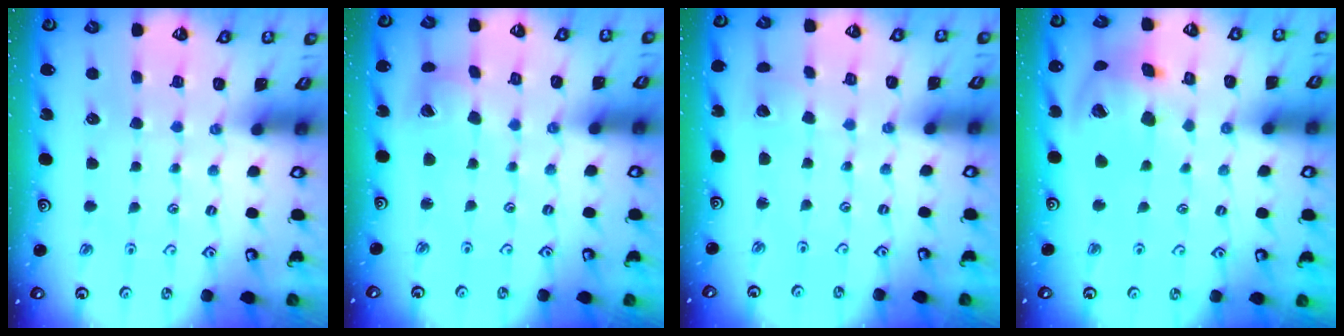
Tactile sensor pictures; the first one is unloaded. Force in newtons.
{"total": 7.6, "press": 7.5, "slide": 0.9}
{"total": 2.5, "press": 2.5, "slide": 0.3}
{"total": 16.4, "press": 16.3, "slide": 2.4}